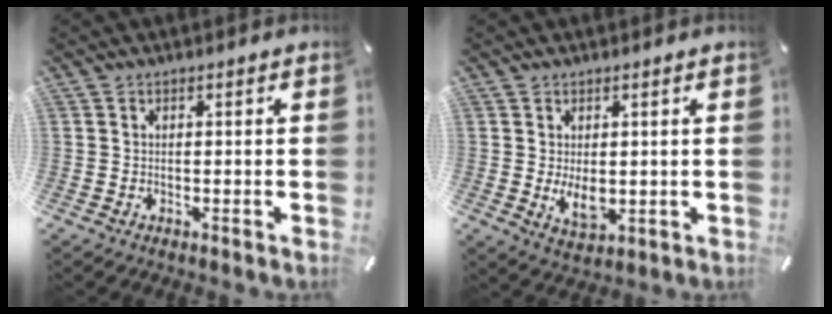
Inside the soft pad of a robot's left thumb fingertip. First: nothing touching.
{"total": 5.2, "force": [0.0, 2.8, 4.4], "torque": [-0.092, -0.007, -0.002]}